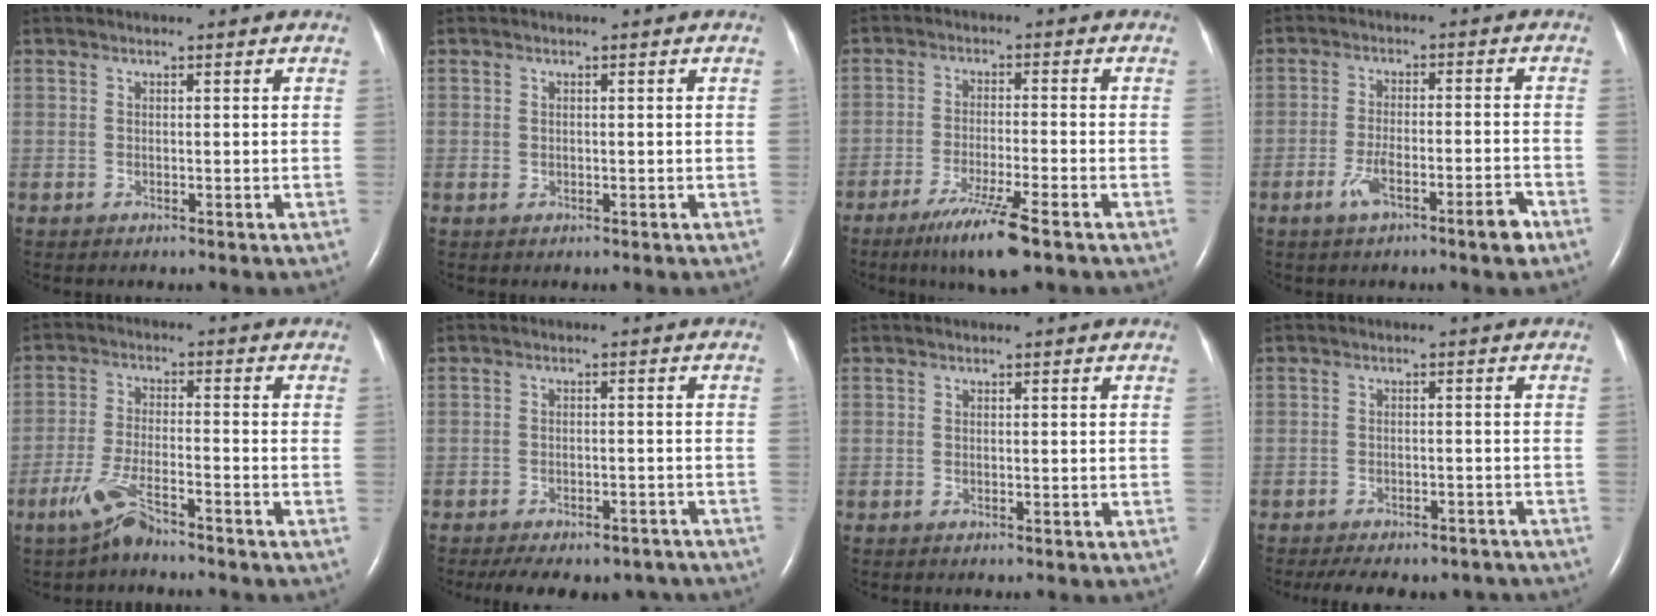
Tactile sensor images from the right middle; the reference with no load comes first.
{"total": 0.5, "force": [0.0, 0.5, 0.2], "torque": [-0.006, 0.000, -0.001]}
{"total": 8.1, "force": [-5.2, -0.1, 6.2], "torque": [-0.117, -0.023, -0.090]}
{"total": 6.4, "force": [-3.9, 0.7, 5.1], "torque": [-0.094, 0.002, -0.065]}
{"total": 5.9, "force": [-4.5, 0.6, 3.7], "torque": [-0.088, -0.011, -0.091]}
{"total": 13.4, "force": [-11.0, 5.6, 5.4], "torque": [-0.106, 0.004, -0.132]}
{"total": 0.0}
{"total": 12.2, "force": [-10.4, 4.5, 4.6], "torque": [-0.083, 0.003, -0.123]}